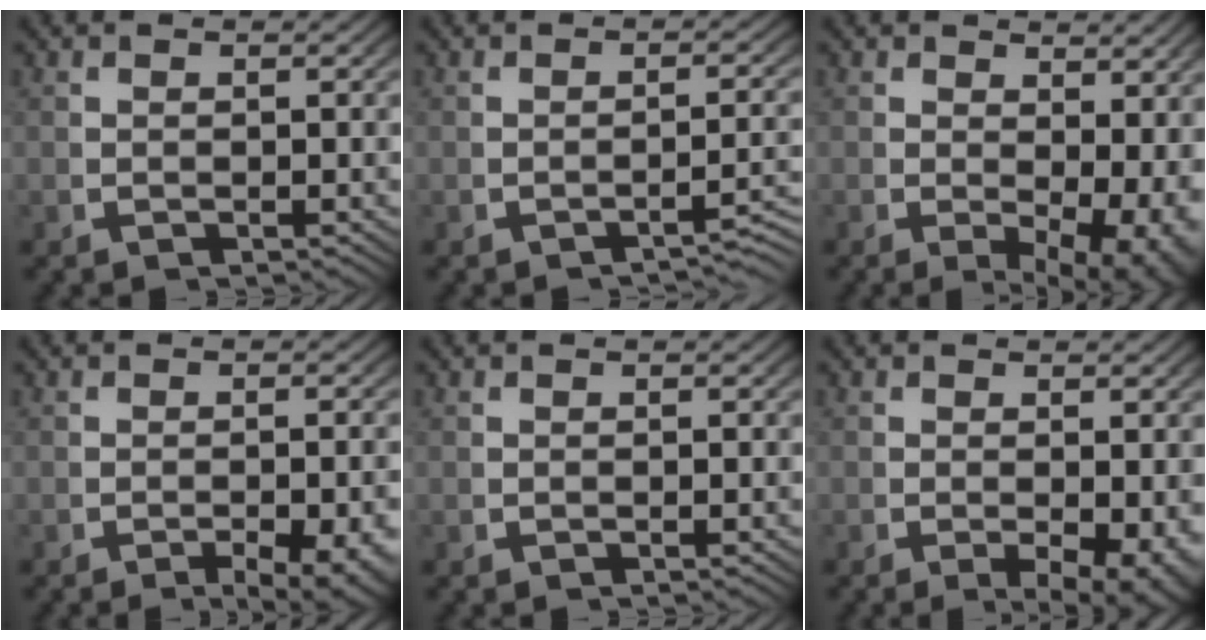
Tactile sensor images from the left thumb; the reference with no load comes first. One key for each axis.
{"total": 2.8, "fx": -2.2, "fy": 0.5, "fz": 1.7, "tx": -0.024, "ty": 0.002, "tz": -0.033}
{"total": 6.0, "fx": -0.2, "fy": 3.6, "fz": 4.8, "tx": -0.070, "ty": -0.029, "tz": 0.010}
{"total": 5.0, "fx": -2.6, "fy": 1.9, "fz": 3.9, "tx": -0.055, "ty": -0.017, "tz": -0.033}
{"total": 0.0}
{"total": 4.3, "fx": -1.2, "fy": 2.0, "fz": 3.6, "tx": -0.057, "ty": -0.025, "tz": -0.008}